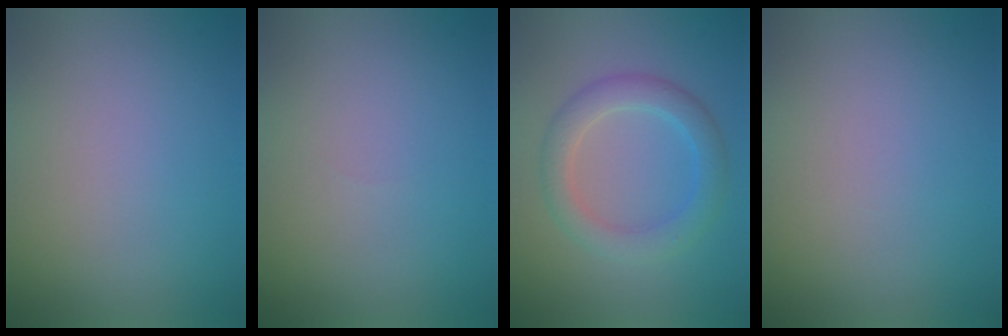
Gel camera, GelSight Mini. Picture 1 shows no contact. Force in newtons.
{"total": 0.0}
{"total": 3.6, "press": 3.6, "slide": 0.1}
{"total": 0.0}